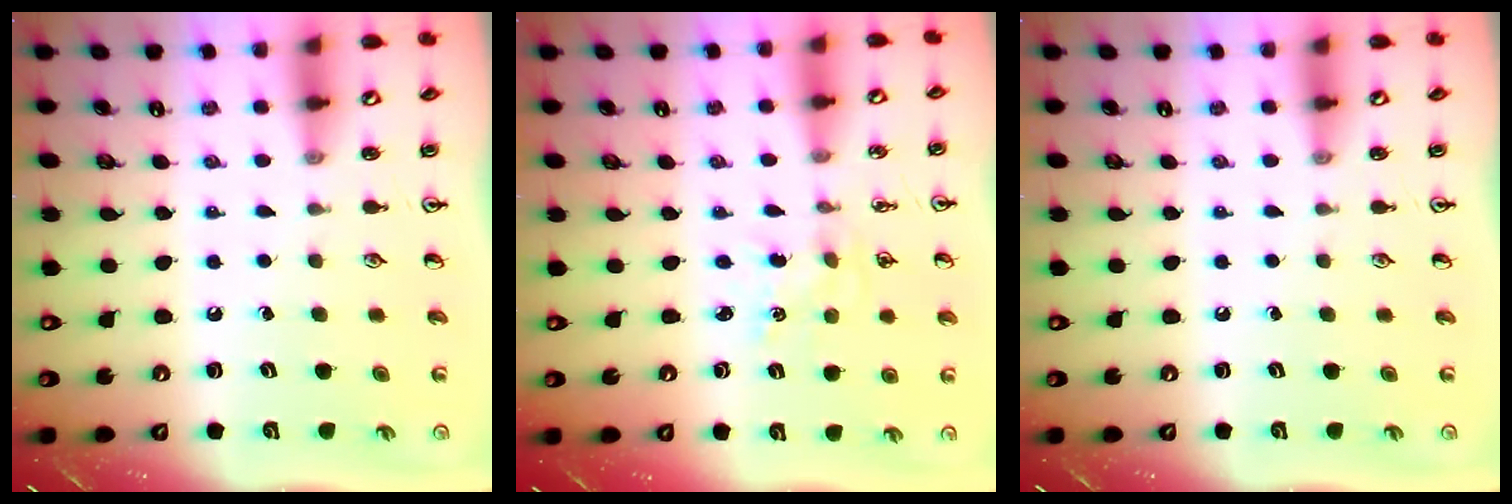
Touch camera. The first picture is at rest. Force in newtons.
{"total": 0.6, "press": 0.6, "slide": 0.1}
{"total": 0.0}